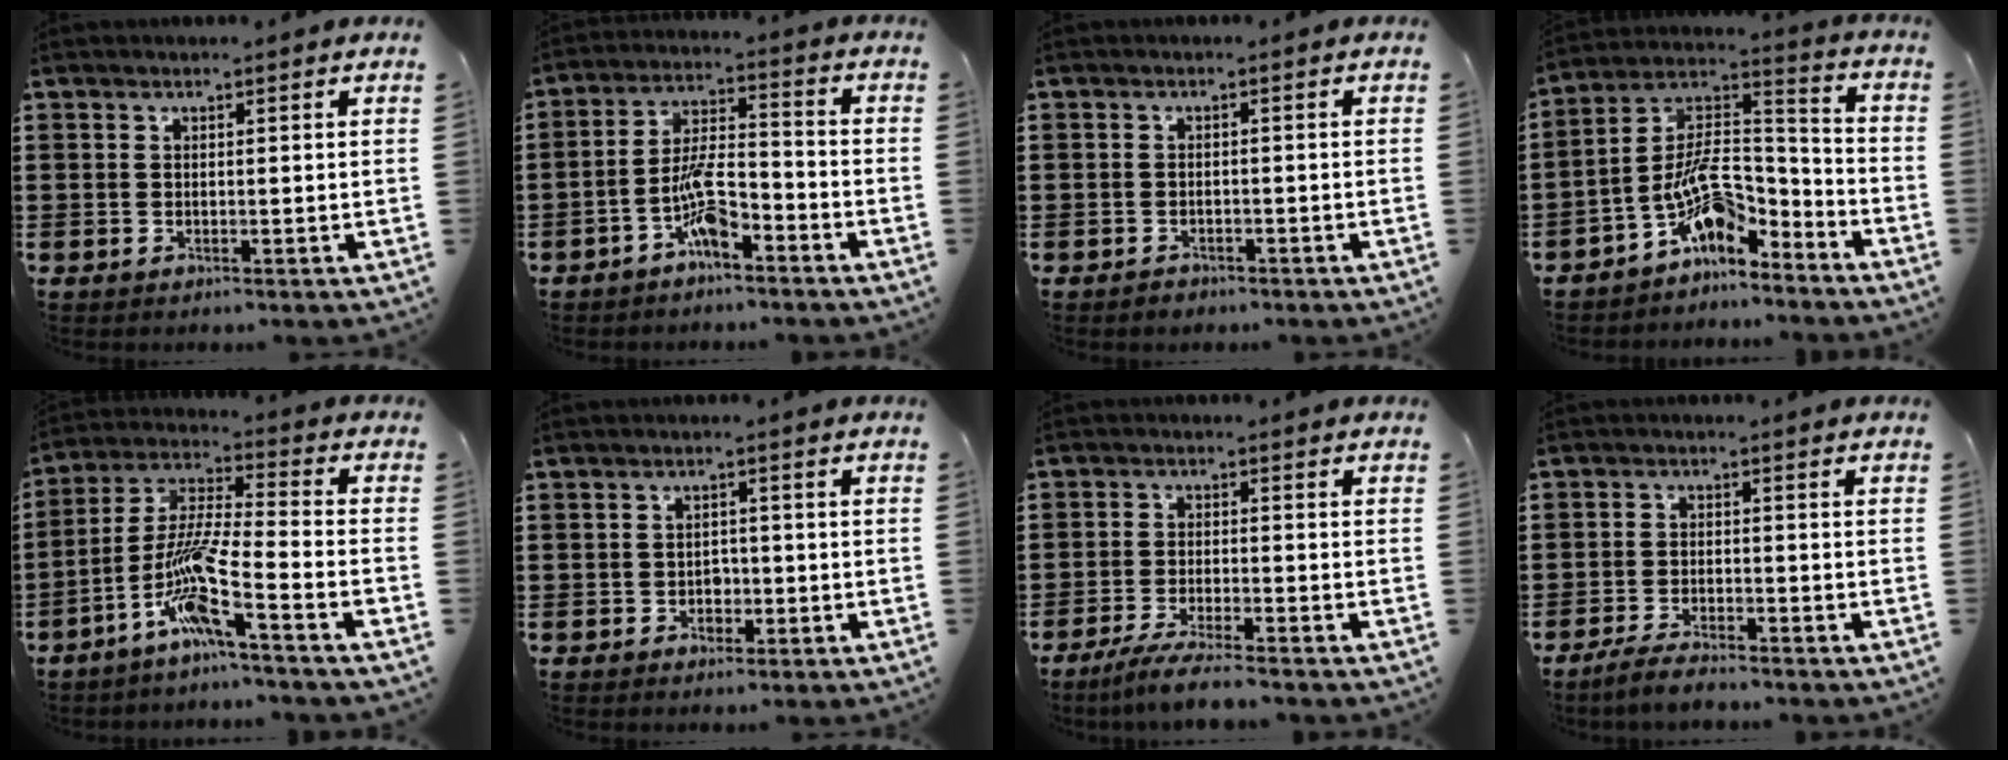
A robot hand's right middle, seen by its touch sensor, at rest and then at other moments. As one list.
[{"total": 7.0, "force": [-4.1, 2.0, 5.3], "torque": [-0.122, 0.002, -0.082]}, {"total": 1.0, "force": [-0.9, 0.4, 0.1], "torque": [-0.006, 0.000, -0.020]}, {"total": 10.0, "force": [-6.5, 4.1, 6.4], "torque": [-0.141, -0.003, -0.133]}, {"total": 10.7, "force": [-7.1, 0.1, 8.0], "torque": [-0.187, -0.027, -0.150]}, {"total": 1.9, "force": [-0.8, 1.5, 0.8], "torque": [-0.019, 0.002, -0.018]}, {"total": 4.5, "force": [-4.0, -0.2, 2.1], "torque": [-0.048, -0.015, -0.077]}, {"total": 3.1, "force": [-3.0, 0.2, 1.0], "torque": [-0.027, 0.001, -0.063]}]